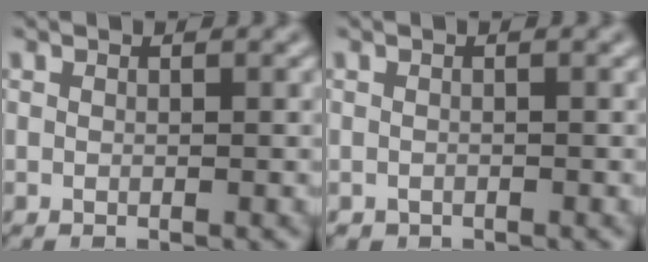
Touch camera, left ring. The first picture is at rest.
{"total": 0.5, "force": [-0.4, 0.3, 0.0], "torque": [0.002, -0.005, -0.005]}